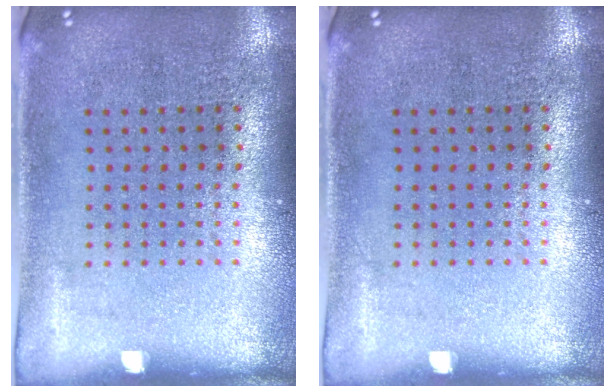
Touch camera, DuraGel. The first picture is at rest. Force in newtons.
{"total": 0.0}